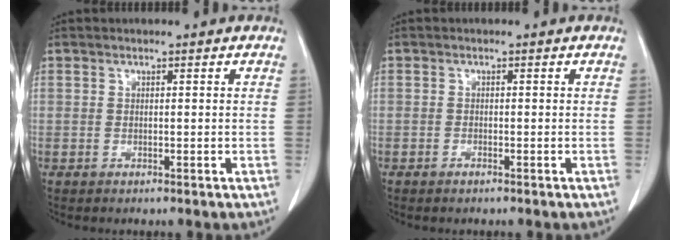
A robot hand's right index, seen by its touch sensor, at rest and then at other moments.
{"total": 0.5, "force": [-0.4, 0.2, 0.2], "torque": [-0.004, 0.000, -0.007]}